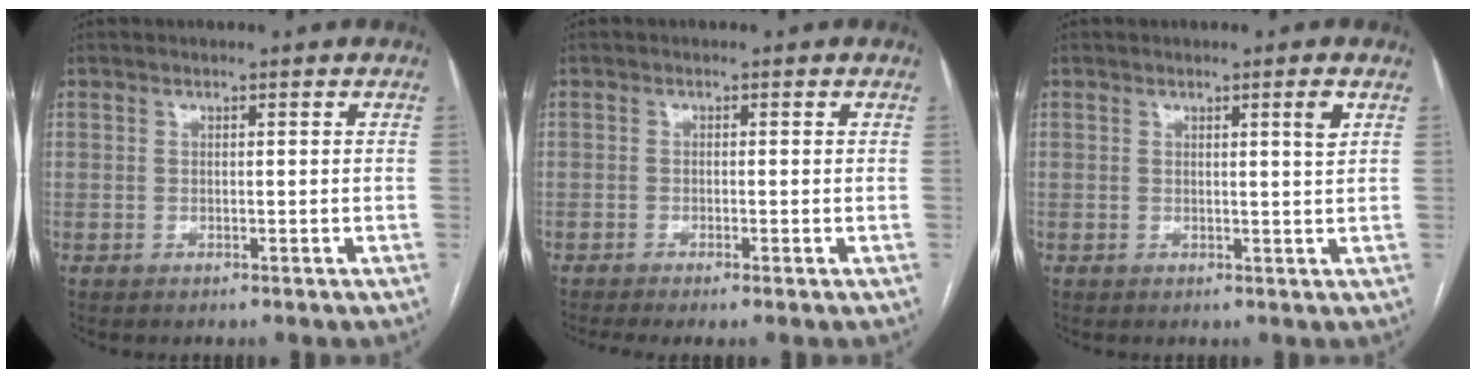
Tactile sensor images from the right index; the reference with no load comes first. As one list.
[{"total": 2.7, "force": [-1.8, -0.1, 2.0], "torque": [-0.034, -0.007, -0.031]}, {"total": 1.9, "force": [0.9, -0.5, 1.6], "torque": [-0.024, -0.006, 0.015]}]